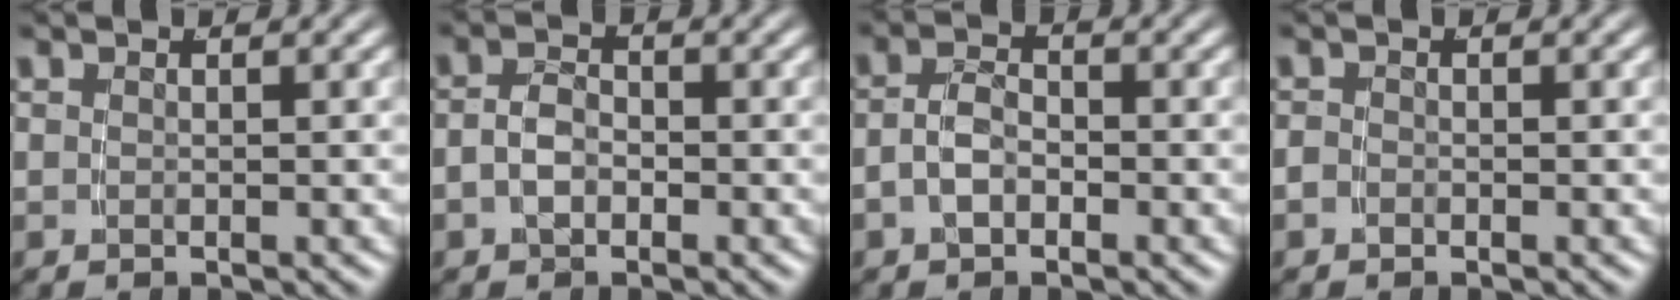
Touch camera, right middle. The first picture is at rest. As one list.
[{"total": 2.6, "force": [-1.0, 1.9, 1.6], "torque": [-0.039, -0.009, -0.014]}, {"total": 2.8, "force": [-1.2, 1.7, 1.8], "torque": [-0.044, -0.009, -0.017]}, {"total": 0.9, "force": [-0.8, 0.3, 0.1], "torque": [-0.006, -0.008, -0.012]}]